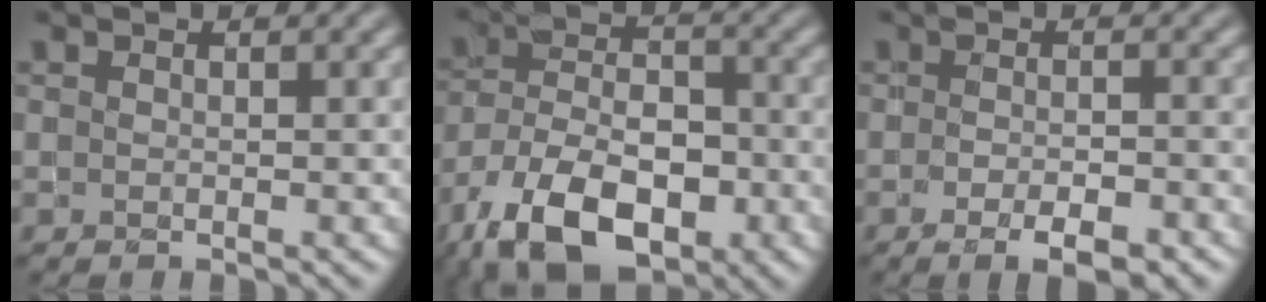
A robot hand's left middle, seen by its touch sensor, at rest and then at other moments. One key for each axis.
{"total": 11.6, "fx": -6.8, "fy": 6.0, "fz": 7.3, "tx": -0.152, "ty": -0.013, "tz": -0.123}
{"total": 3.8, "fx": -2.1, "fy": 1.2, "fz": 2.9, "tx": -0.049, "ty": -0.003, "tz": -0.028}